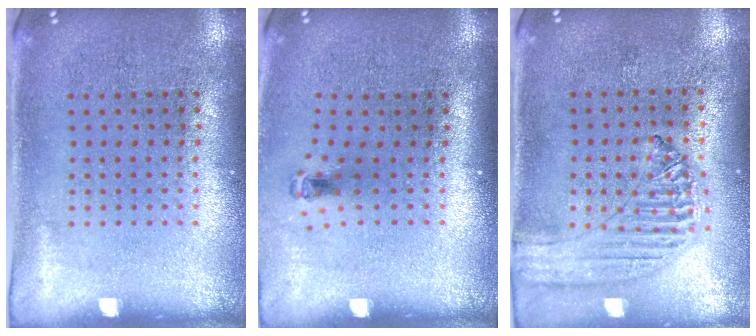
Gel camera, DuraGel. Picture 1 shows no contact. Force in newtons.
{"total": 0.7, "press": 0.4, "slide": 0.6}
{"total": 1.2, "press": 1.2, "slide": 0.2}